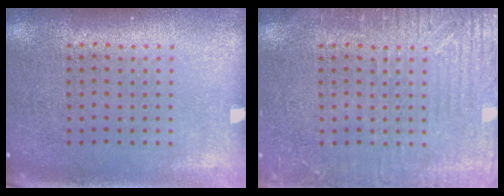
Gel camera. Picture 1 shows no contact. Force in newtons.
{"total": 3.9, "press": 3.8, "slide": 0.4}